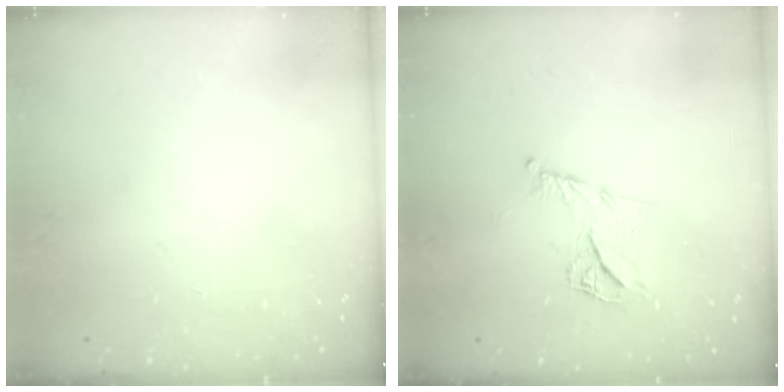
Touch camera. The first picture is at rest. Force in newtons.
{"total": 9.8, "press": 9.8, "slide": 0.6}